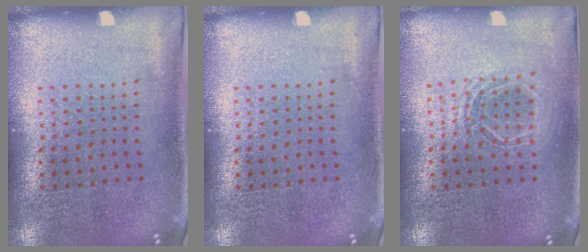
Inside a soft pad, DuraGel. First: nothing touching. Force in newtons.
{"total": 0.0}
{"total": 1.5, "press": 1.3, "slide": 0.8}